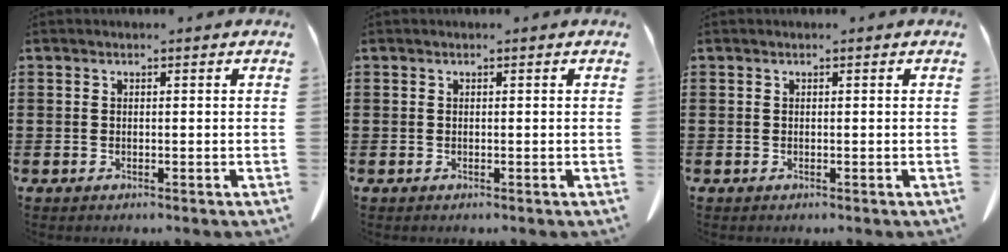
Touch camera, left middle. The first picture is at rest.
{"total": 0.0}
{"total": 0.0}